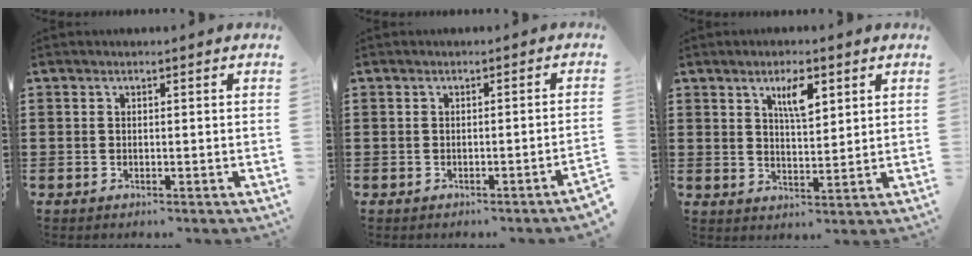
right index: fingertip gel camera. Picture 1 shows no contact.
{"total": 1.2, "force": [-0.8, -0.3, 0.8], "torque": [-0.014, -0.004, -0.015]}
{"total": 5.2, "force": [2.8, 1.8, 4.0], "torque": [-0.071, 0.001, 0.045]}